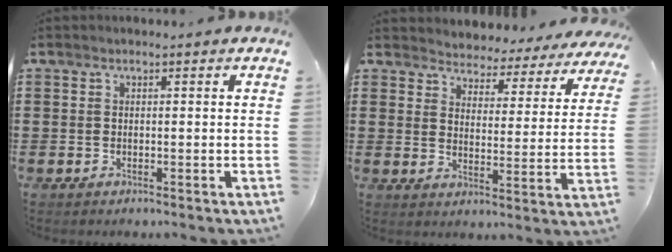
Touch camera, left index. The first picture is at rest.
{"total": 3.8, "force": [3.7, 0.4, -0.7], "torque": [-0.013, -0.032, 0.060]}